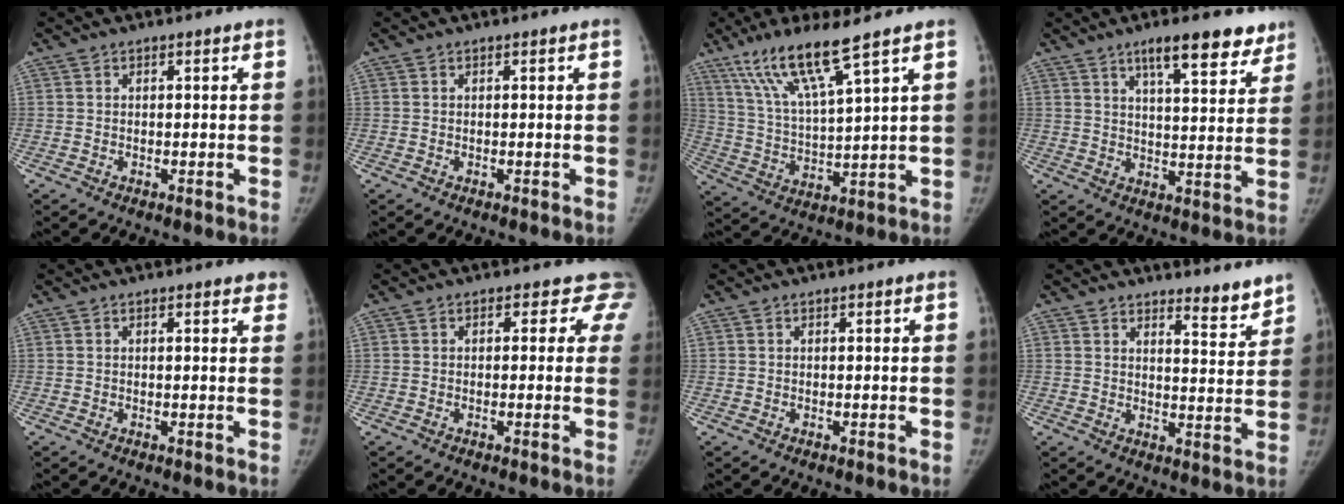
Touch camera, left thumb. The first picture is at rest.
{"total": 0.0}
{"total": 12.5, "force": [8.4, 0.9, 9.2], "torque": [-0.183, -0.037, 0.173]}
{"total": 11.5, "force": [8.0, 3.4, 7.4], "torque": [-0.069, -0.040, 0.116]}
{"total": 1.7, "force": [1.3, 0.7, 1.0], "torque": [0.003, 0.001, 0.009]}
{"total": 3.6, "force": [2.5, 2.6, 0.4], "torque": [0.034, -0.005, 0.000]}
{"total": 0.0}
{"total": 5.1, "force": [4.7, 1.1, 1.7], "torque": [-0.006, -0.048, 0.067]}